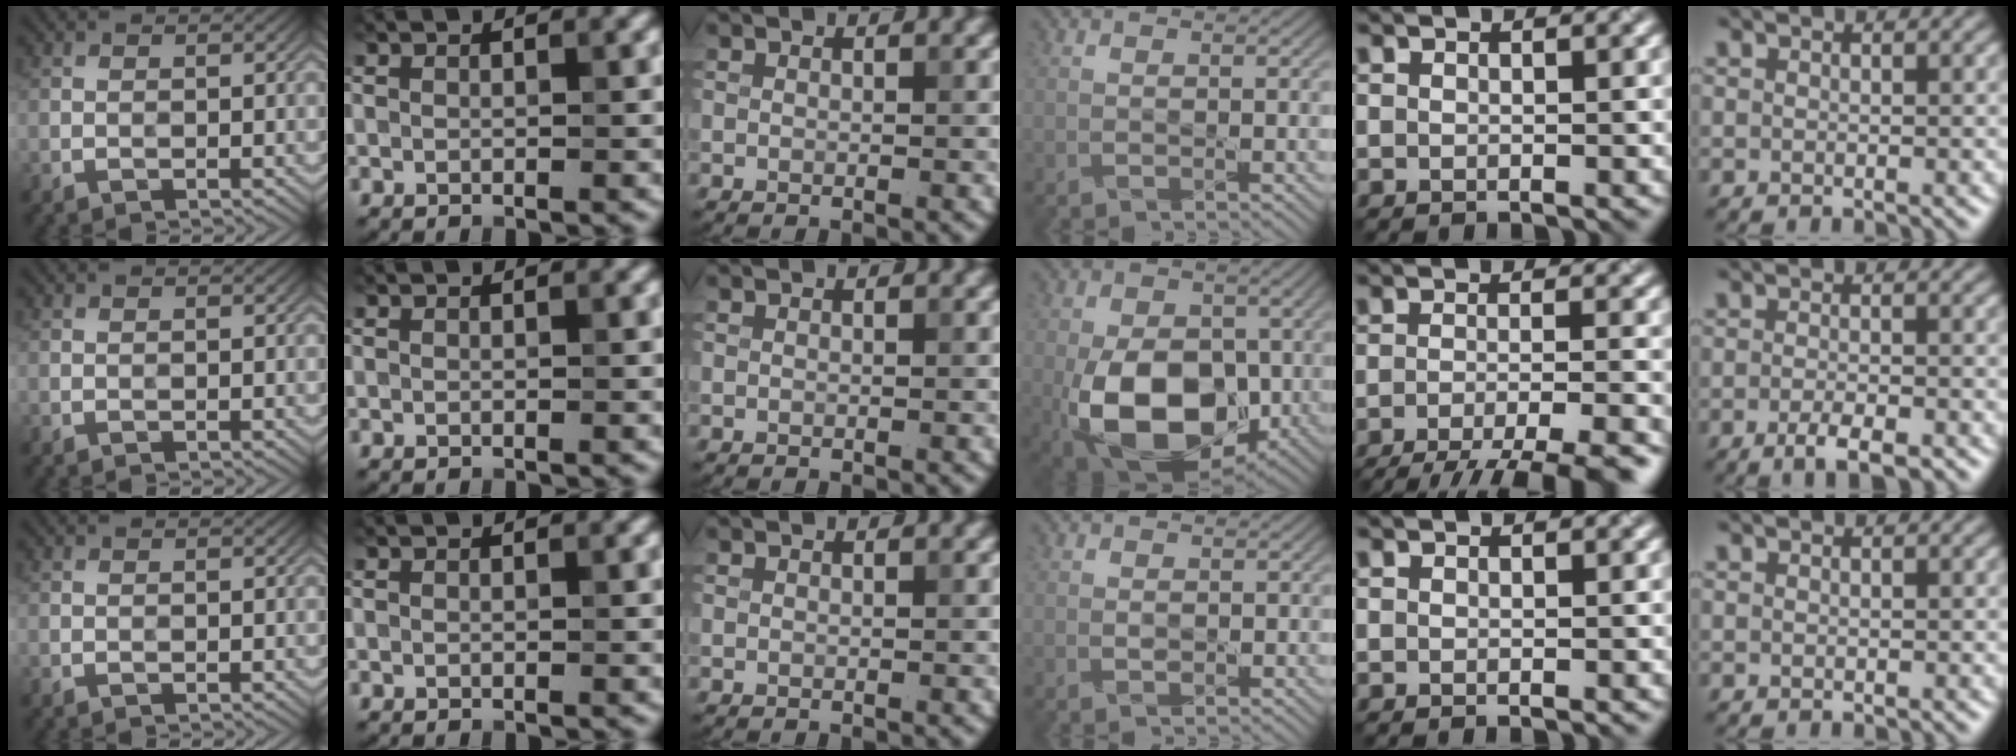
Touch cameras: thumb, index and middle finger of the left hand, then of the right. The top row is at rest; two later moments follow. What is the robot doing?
{"motion": "pour", "object": "bowl"}